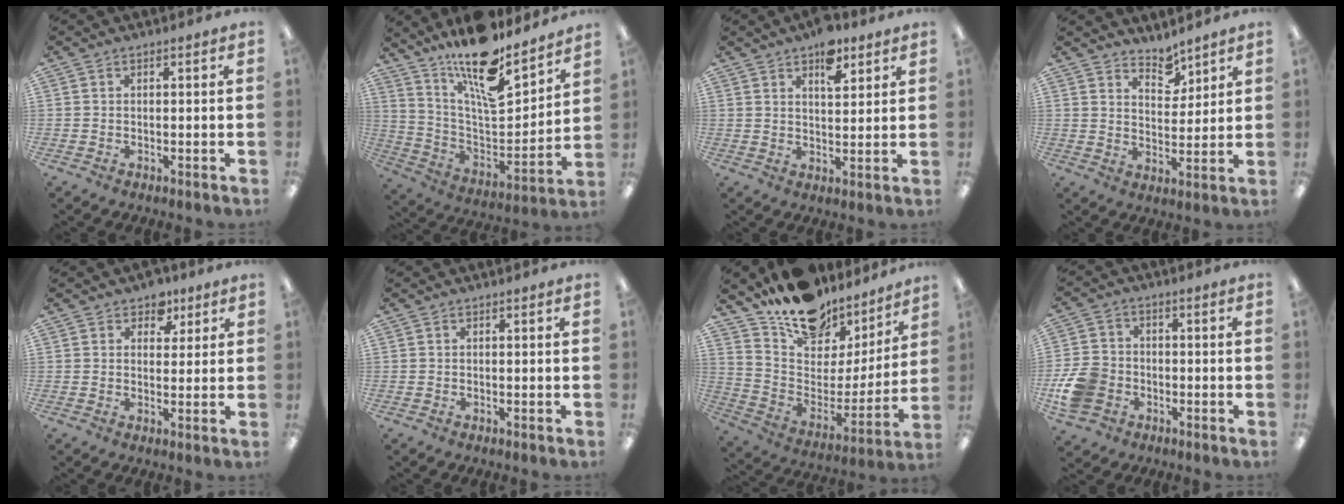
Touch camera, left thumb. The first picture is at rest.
{"total": 19.2, "force": [14.9, 5.8, 10.7], "torque": [-0.188, -0.112, 0.256]}
{"total": 7.7, "force": [5.2, 3.6, 4.4], "torque": [-0.044, -0.028, 0.083]}
{"total": 6.4, "force": [5.6, 2.6, 1.5], "torque": [-0.006, -0.042, 0.098]}
{"total": 5.3, "force": [3.3, 3.7, 1.6], "torque": [-0.015, -0.011, 0.056]}
{"total": 0.0}
{"total": 16.3, "force": [13.5, 7.8, 4.5], "torque": [-0.091, -0.107, 0.242]}
{"total": 9.6, "force": [-3.0, 7.8, 4.8], "torque": [-0.107, 0.023, -0.054]}